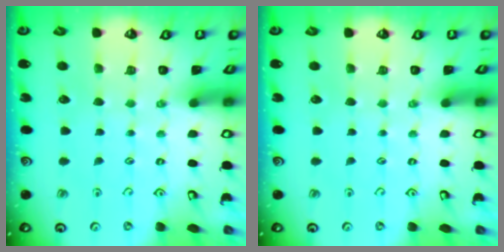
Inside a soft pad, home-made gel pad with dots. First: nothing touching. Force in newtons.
{"total": 0.0}